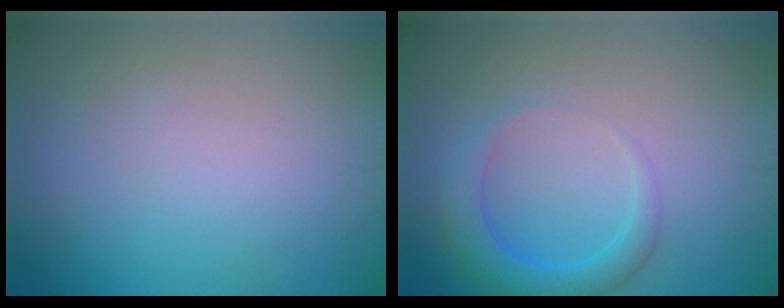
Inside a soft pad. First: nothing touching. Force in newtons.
{"total": 2.9, "press": 2.9, "slide": 0.2}